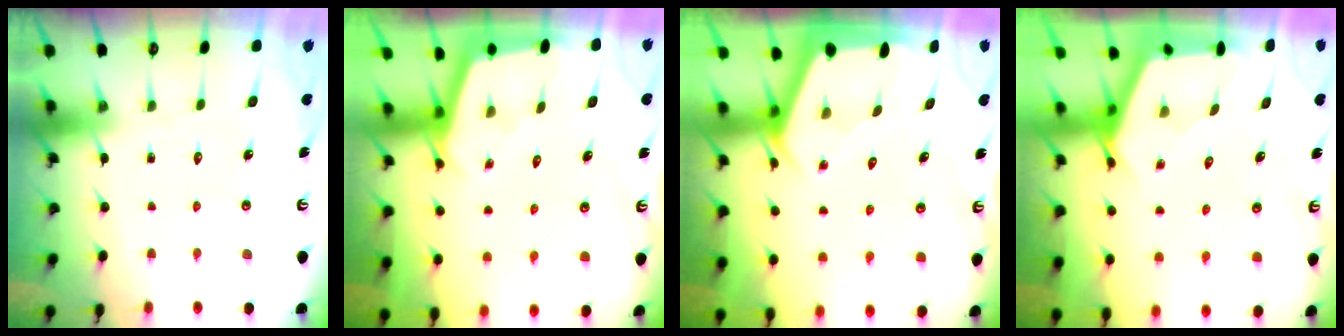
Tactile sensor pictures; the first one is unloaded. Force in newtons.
{"total": 2.3, "press": 2.3, "slide": 0.2}
{"total": 2.4, "press": 2.4, "slide": 0.3}
{"total": 2.7, "press": 2.7, "slide": 0.3}